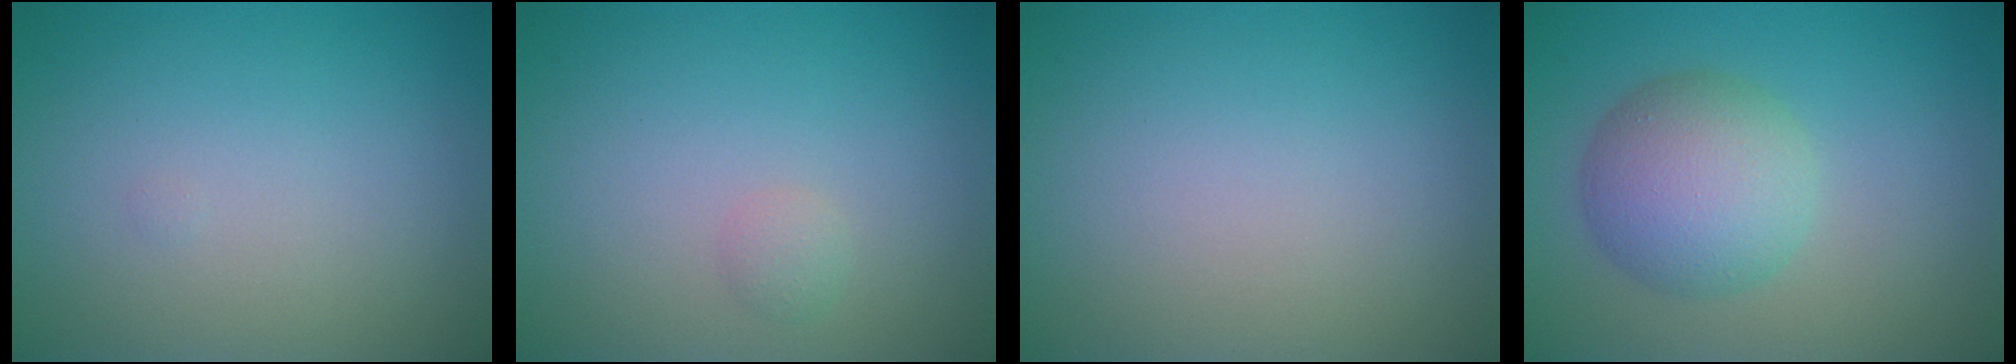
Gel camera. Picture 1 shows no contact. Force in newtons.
{"total": 0.8, "press": 0.8, "slide": 0.0}
{"total": 0.0}
{"total": 5.5, "press": 5.5, "slide": 0.1}